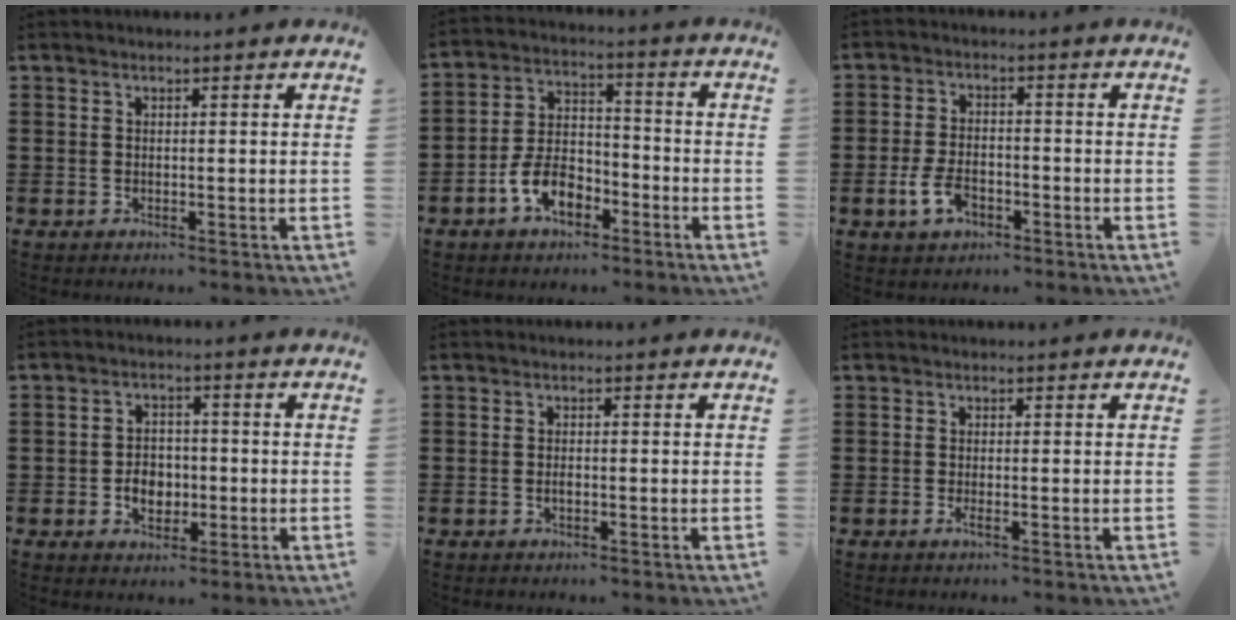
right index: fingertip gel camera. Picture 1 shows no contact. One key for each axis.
{"total": 7.7, "fx": -4.0, "fy": 4.5, "fz": 4.8, "tx": -0.107, "ty": 0.010, "tz": -0.078}
{"total": 4.7, "fx": -1.8, "fy": 2.7, "fz": 3.4, "tx": -0.078, "ty": -0.003, "tz": -0.035}
{"total": 4.2, "fx": -1.1, "fy": 3.2, "fz": 2.5, "tx": -0.038, "ty": -0.004, "tz": -0.024}
{"total": 1.0, "fx": -0.3, "fy": 0.3, "fz": 0.9, "tx": -0.019, "ty": -0.007, "tz": -0.004}
{"total": 1.0, "fx": -0.5, "fy": 0.0, "fz": 0.9, "tx": -0.026, "ty": -0.010, "tz": -0.009}